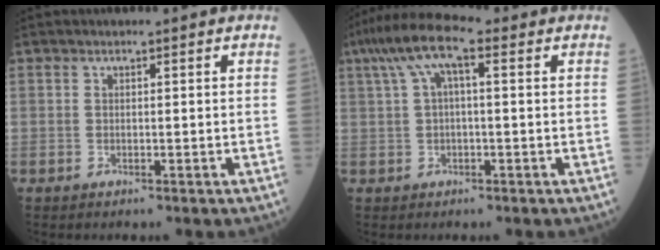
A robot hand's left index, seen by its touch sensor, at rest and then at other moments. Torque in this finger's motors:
{"motor_torque": [1.39, -0.75, 0.31, 0.08]}